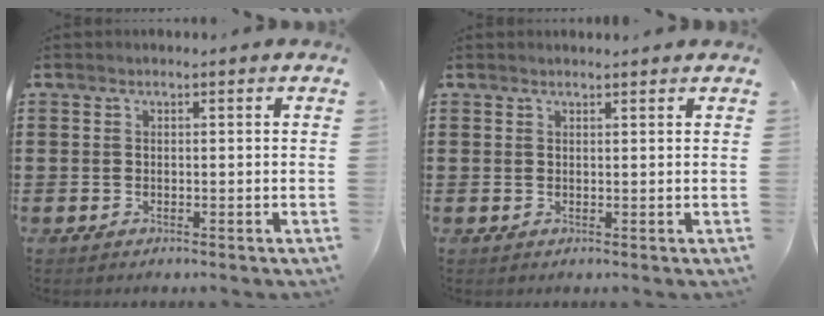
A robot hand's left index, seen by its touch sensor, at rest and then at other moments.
{"total": 0.6, "force": [0.6, 0.1, 0.1], "torque": [-0.004, -0.001, 0.013]}